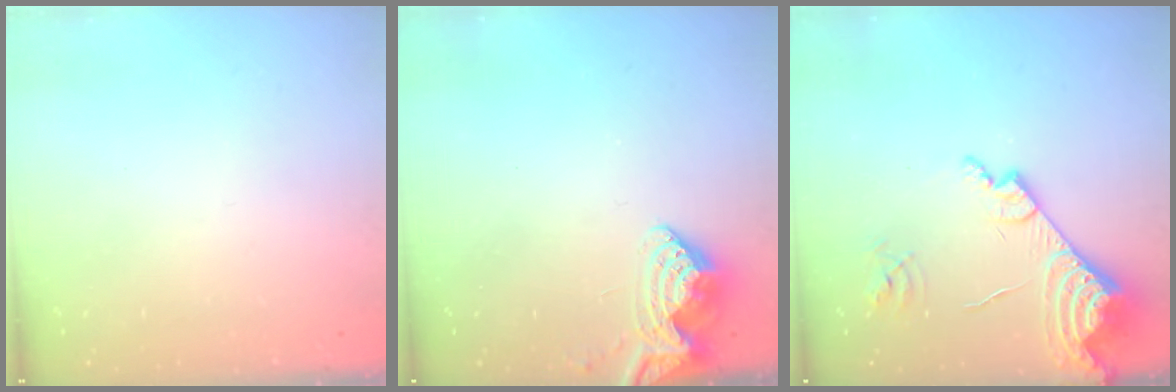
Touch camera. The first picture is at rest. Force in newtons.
{"total": 8.1, "press": 8.1, "slide": 0.3}
{"total": 15.7, "press": 15.5, "slide": 2.0}